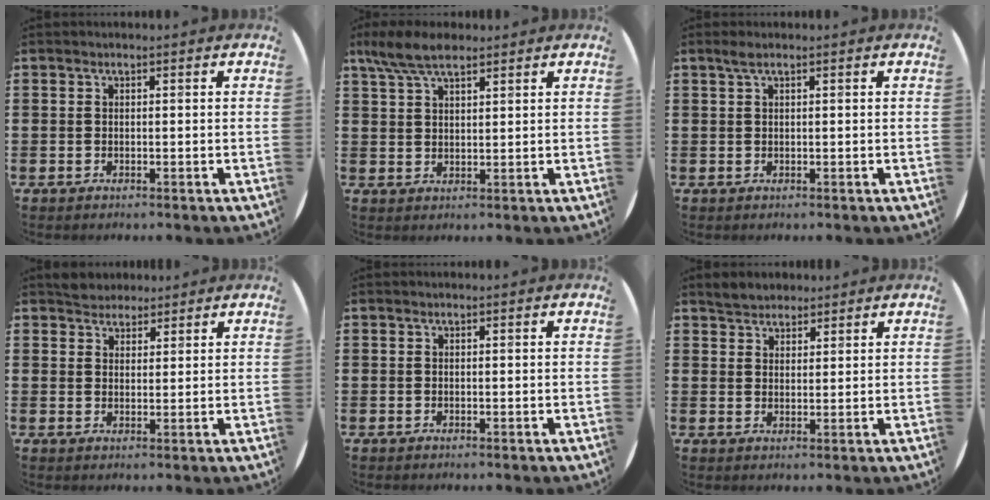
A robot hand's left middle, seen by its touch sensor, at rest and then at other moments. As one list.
[{"total": 5.8, "force": [4.5, 1.9, 3.1], "torque": [-0.064, -0.004, 0.082]}, {"total": 0.9, "force": [0.5, 0.0, 0.8], "torque": [-0.015, 0.003, 0.008]}, {"total": 2.9, "force": [2.6, 1.1, -0.2], "torque": [0.005, 0.001, 0.051]}, {"total": 0.0}, {"total": 2.8, "force": [2.6, 0.9, -0.1], "torque": [0.003, 0.001, 0.050]}]